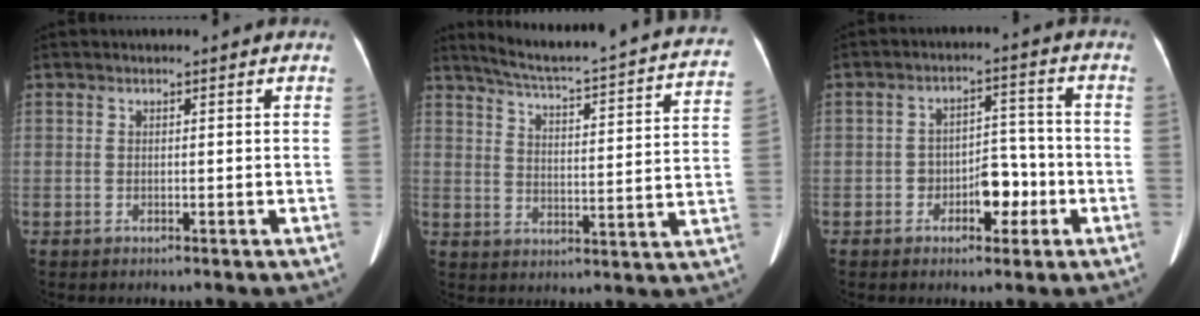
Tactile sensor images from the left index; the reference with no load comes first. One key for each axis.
{"total": 25.5, "fx": 22.9, "fy": 1.8, "fz": 11.0, "tx": -0.167, "ty": -0.050, "tz": 0.282}
{"total": 5.9, "fx": -2.5, "fy": 3.4, "fz": 4.1, "tx": -0.061, "ty": 0.020, "tz": -0.037}